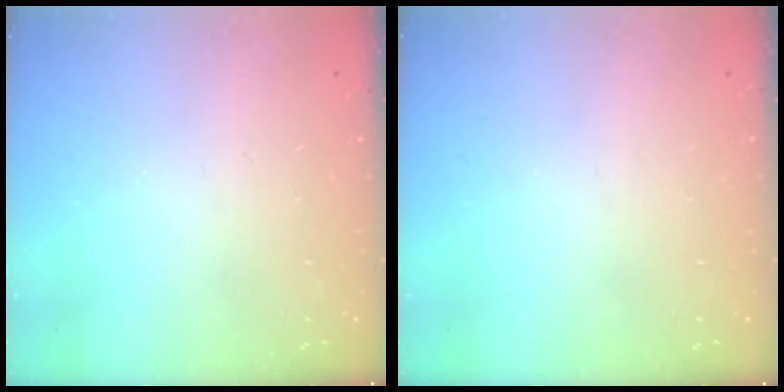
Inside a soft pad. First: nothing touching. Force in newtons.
{"total": 0.0}